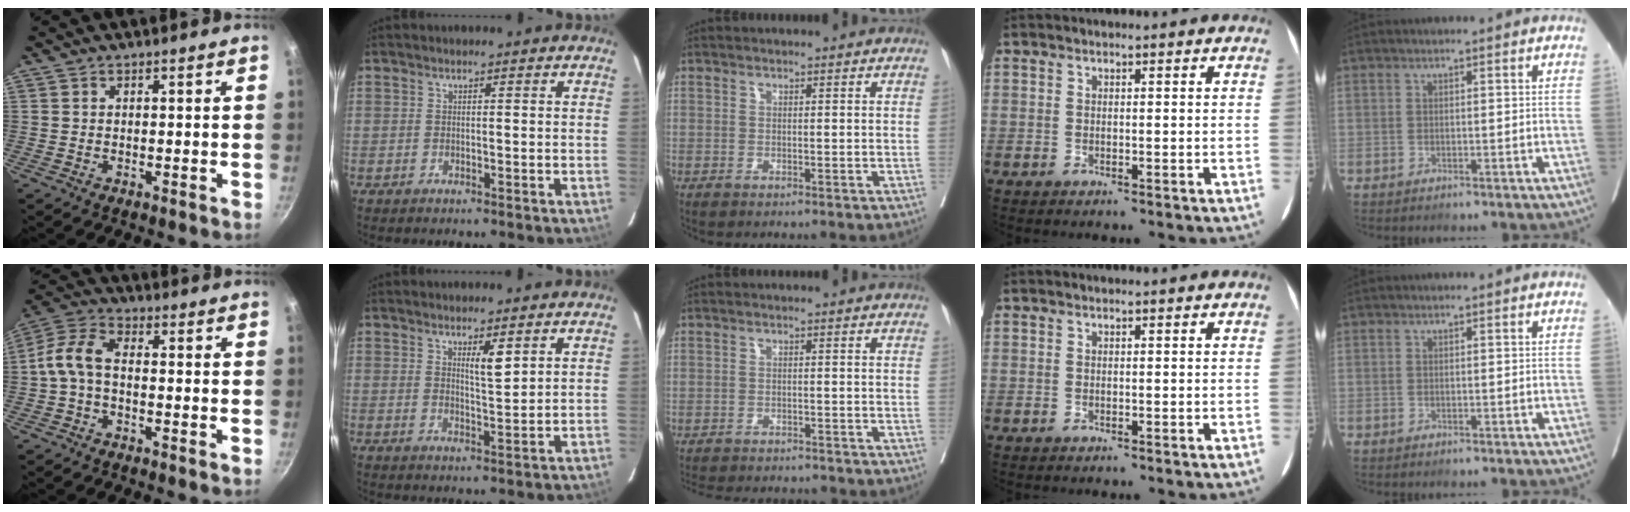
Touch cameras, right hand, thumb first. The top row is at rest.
{"thumb": {"total": 7.8, "force": [-0.9, 4.4, 6.4], "torque": [-0.133, 0.028, -0.029]}, "index": {"total": 3.2, "force": [1.7, 0.3, 2.6], "torque": [-0.046, -0.007, 0.031]}, "middle": {"total": 10.7, "force": [-9.9, 2.3, 3.2], "torque": [-0.053, -0.003, -0.127]}}